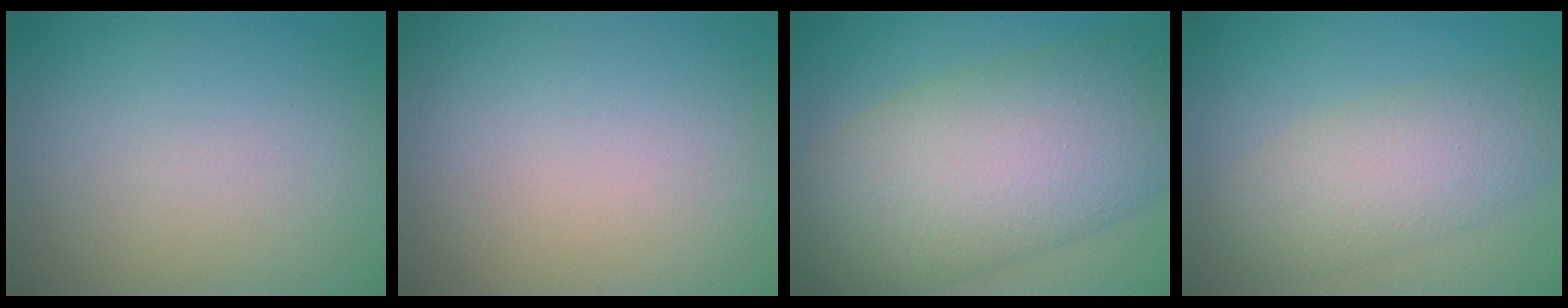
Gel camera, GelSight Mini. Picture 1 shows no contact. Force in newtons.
{"total": 0.0}
{"total": 14.3, "press": 14.3, "slide": 0.5}
{"total": 5.6, "press": 5.6, "slide": 0.2}